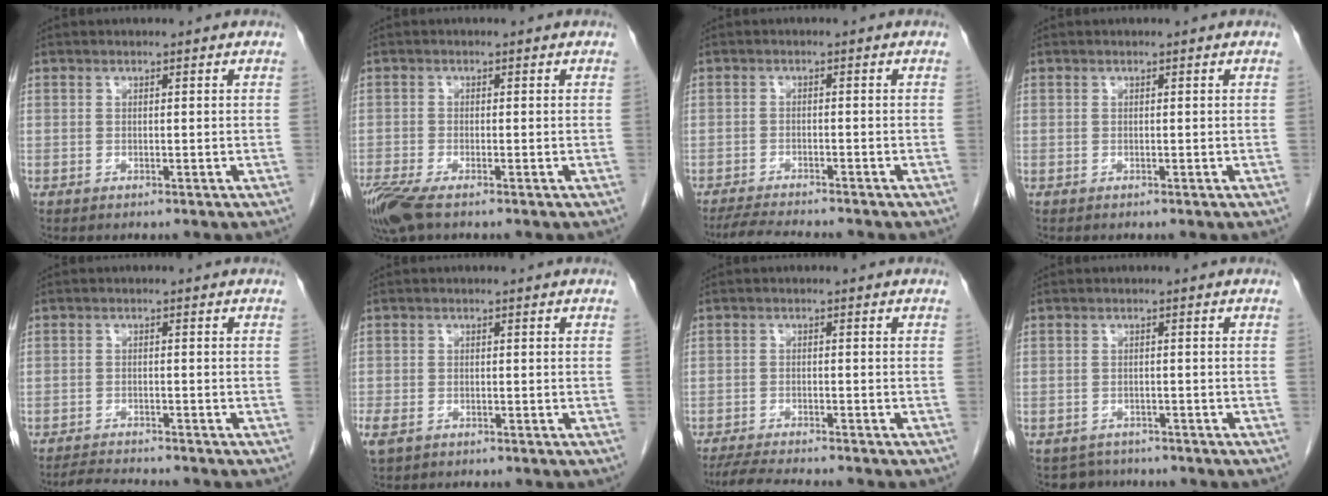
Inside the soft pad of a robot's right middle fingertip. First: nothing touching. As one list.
[{"total": 5.4, "force": [-3.7, 1.3, 3.7], "torque": [-0.081, -0.017, -0.072]}, {"total": 6.5, "force": [-5.9, 0.3, 2.6], "torque": [-0.042, -0.019, -0.097]}, {"total": 0.0}, {"total": 4.3, "force": [-4.1, 0.0, 1.0], "torque": [-0.020, -0.017, -0.069]}, {"total": 3.4, "force": [-1.9, 2.1, 1.8], "torque": [-0.043, -0.006, -0.029]}, {"total": 6.7, "force": [-6.0, 0.2, 2.8], "torque": [-0.047, -0.020, -0.099]}, {"total": 3.2, "force": [-2.7, 1.5, -0.5], "torque": [0.004, 0.000, -0.043]}]